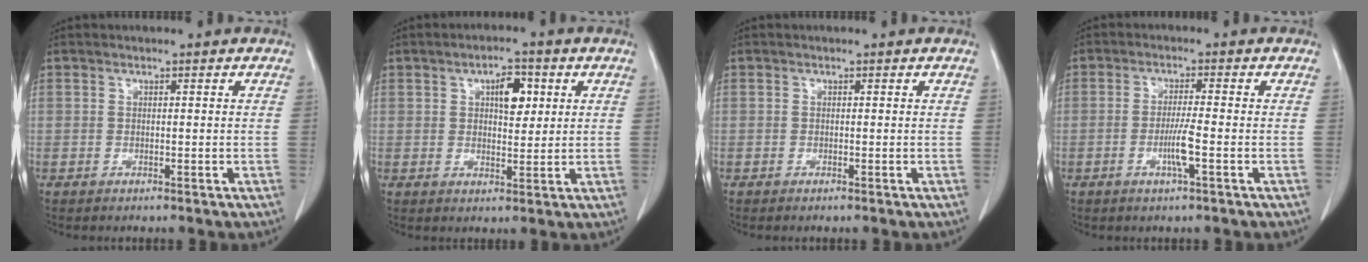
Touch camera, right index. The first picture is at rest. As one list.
[{"total": 5.1, "force": [1.7, 2.2, 4.2], "torque": [-0.066, 0.006, 0.027]}, {"total": 0.0}, {"total": 3.9, "force": [-1.2, -0.3, 3.7], "torque": [-0.067, -0.005, -0.021]}]